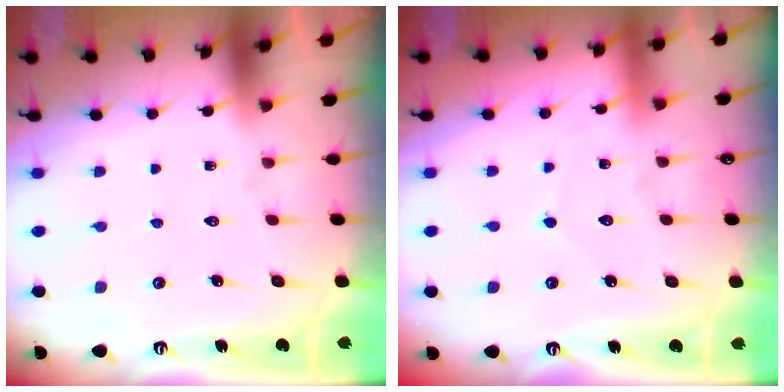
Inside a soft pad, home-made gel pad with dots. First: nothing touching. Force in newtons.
{"total": 4.0, "press": 4.0, "slide": 0.5}